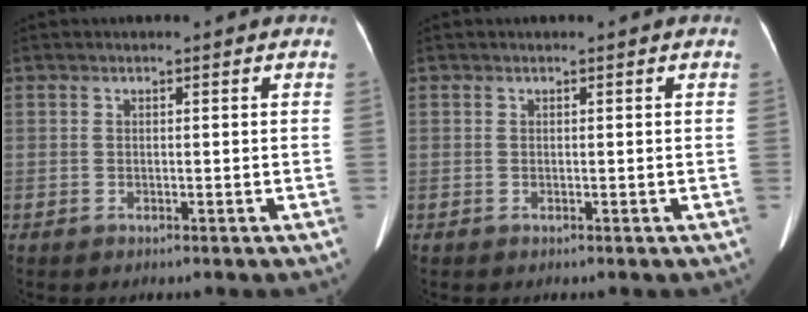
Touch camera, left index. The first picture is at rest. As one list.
[{"total": 0.0}]